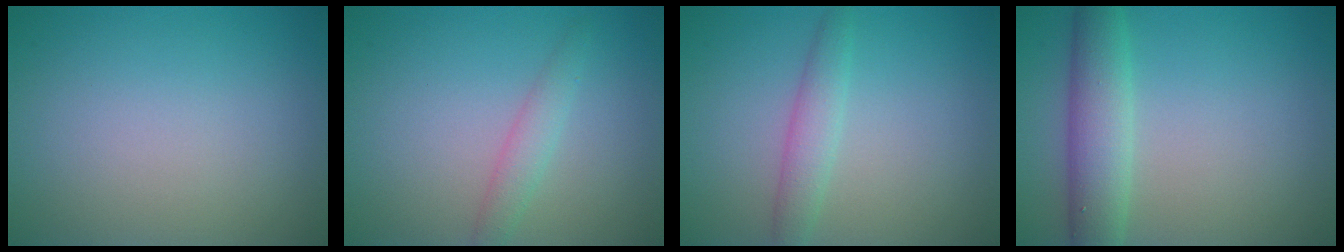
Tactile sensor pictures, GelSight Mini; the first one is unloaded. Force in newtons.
{"total": 1.8, "press": 1.8, "slide": 0.0}
{"total": 2.2, "press": 2.2, "slide": 0.1}
{"total": 4.5, "press": 4.5, "slide": 0.3}